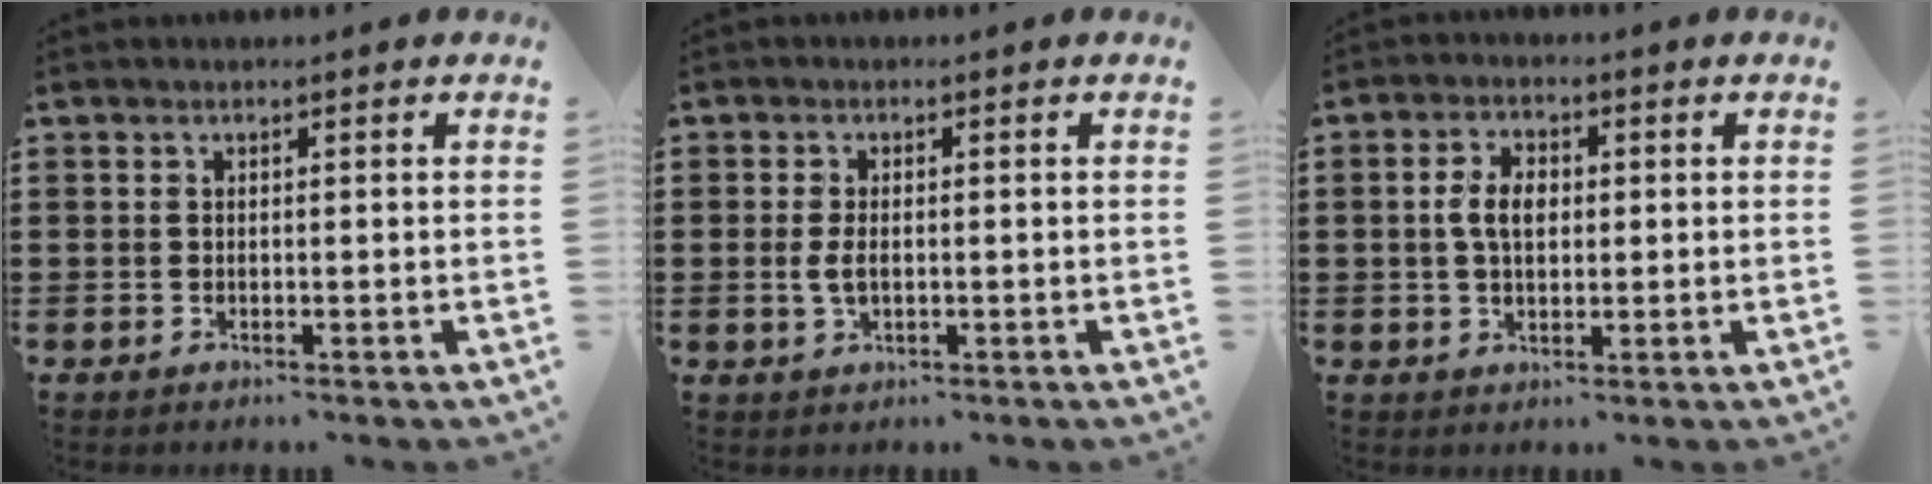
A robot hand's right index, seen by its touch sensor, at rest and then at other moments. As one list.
[{"total": 2.8, "force": [-0.1, 1.5, 2.4], "torque": [-0.061, -0.001, -0.008]}, {"total": 4.7, "force": [0.3, 2.8, 3.7], "torque": [-0.085, 0.009, 0.000]}]